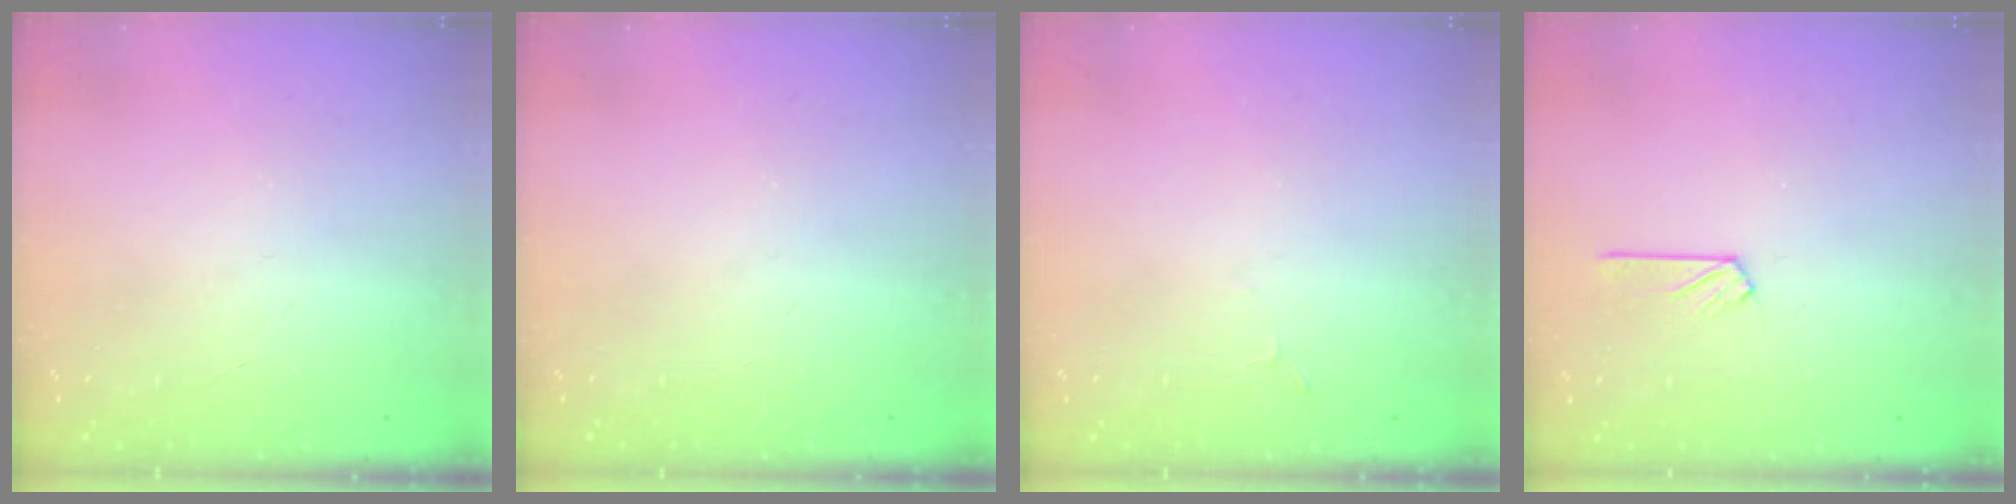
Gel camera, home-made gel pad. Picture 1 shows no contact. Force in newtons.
{"total": 0.0}
{"total": 1.9, "press": 1.9, "slide": 0.3}
{"total": 3.0, "press": 3.0, "slide": 0.3}